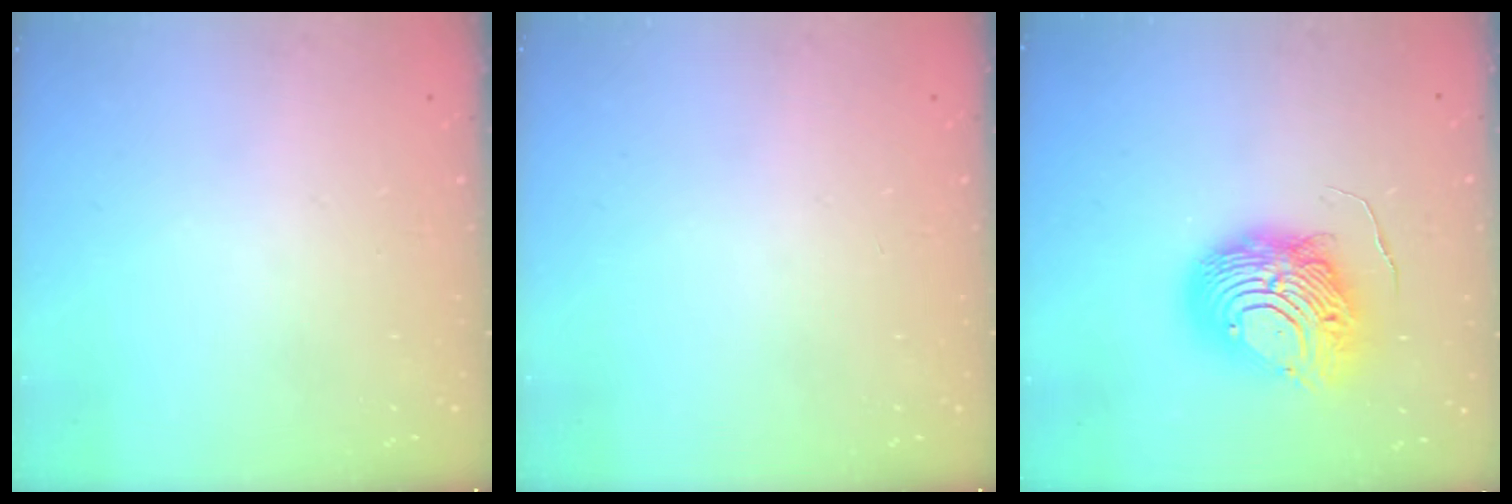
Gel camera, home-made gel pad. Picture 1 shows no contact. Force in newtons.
{"total": 0.0}
{"total": 12.2, "press": 12.2, "slide": 1.2}